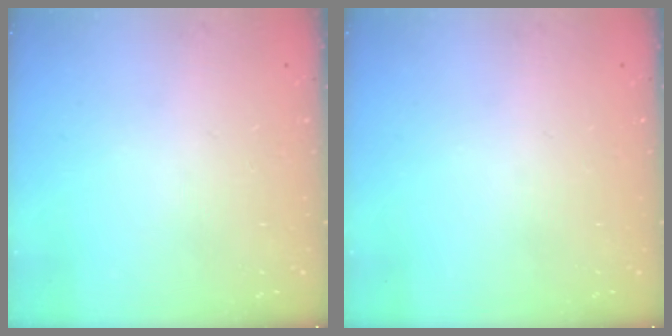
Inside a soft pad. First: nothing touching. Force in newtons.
{"total": 0.0}